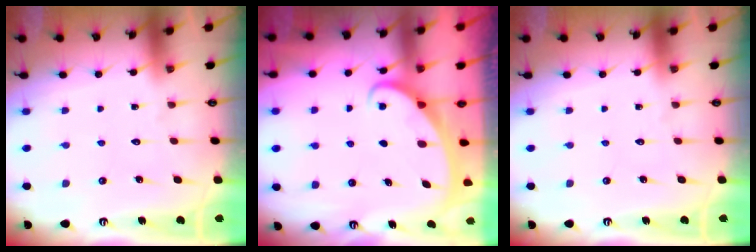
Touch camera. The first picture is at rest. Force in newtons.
{"total": 2.2, "press": 2.2, "slide": 0.4}
{"total": 0.0}